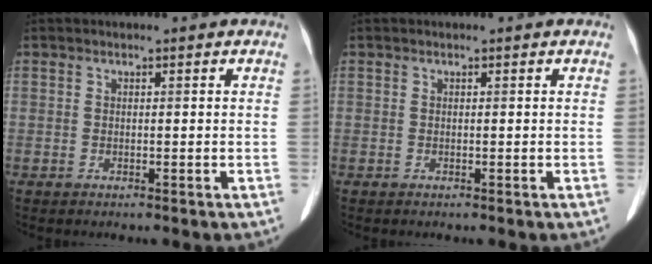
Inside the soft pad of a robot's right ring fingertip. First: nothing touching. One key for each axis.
{"total": 0.0}